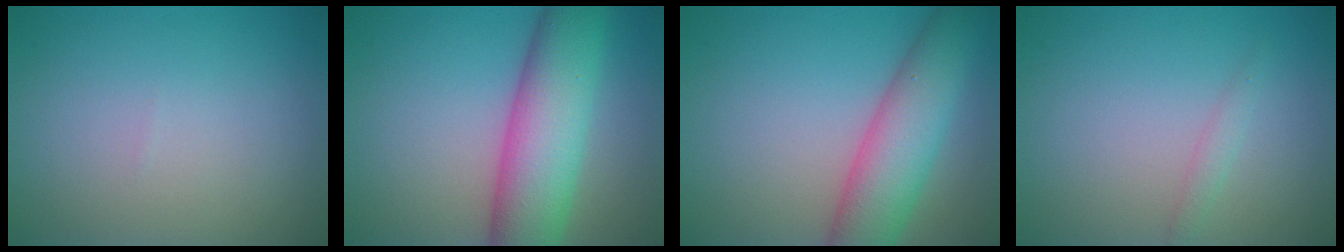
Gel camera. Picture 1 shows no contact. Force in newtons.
{"total": 9.4, "press": 9.4, "slide": 0.3}
{"total": 7.1, "press": 7.1, "slide": 0.3}
{"total": 1.0, "press": 1.0, "slide": 0.0}